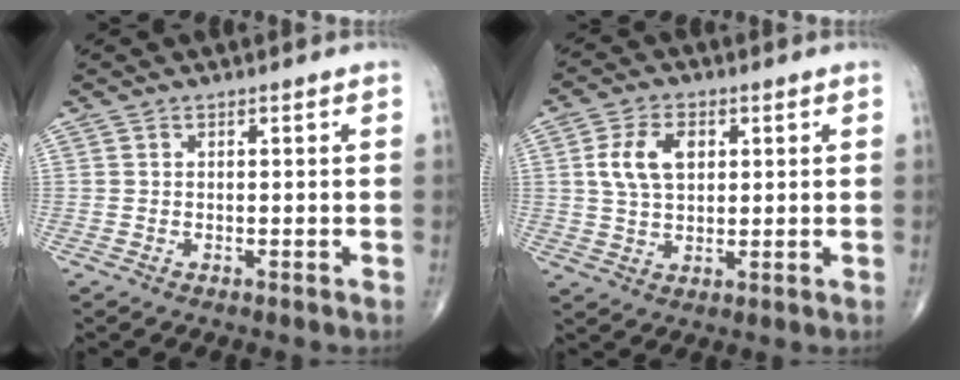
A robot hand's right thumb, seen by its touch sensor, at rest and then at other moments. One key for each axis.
{"total": 7.9, "fx": 2.0, "fy": 4.9, "fz": 5.9, "tx": -0.105, "ty": 0.001, "tz": 0.038}